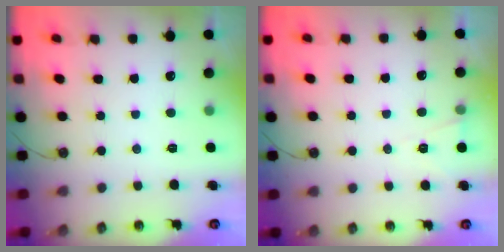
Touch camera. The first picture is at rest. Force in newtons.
{"total": 5.2, "press": 2.8, "slide": 4.3}